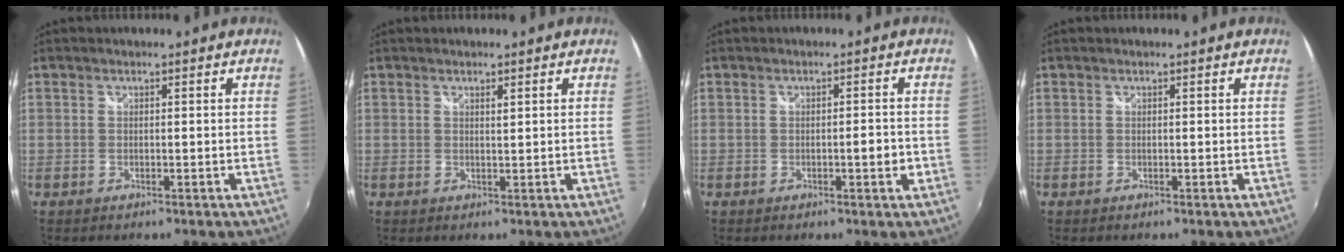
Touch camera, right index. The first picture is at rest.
{"total": 0.9, "force": [0.6, 0.1, 0.7], "torque": [-0.010, 0.001, 0.010]}
{"total": 2.3, "force": [-0.6, 0.5, 2.2], "torque": [-0.033, 0.004, -0.007]}
{"total": 0.0}